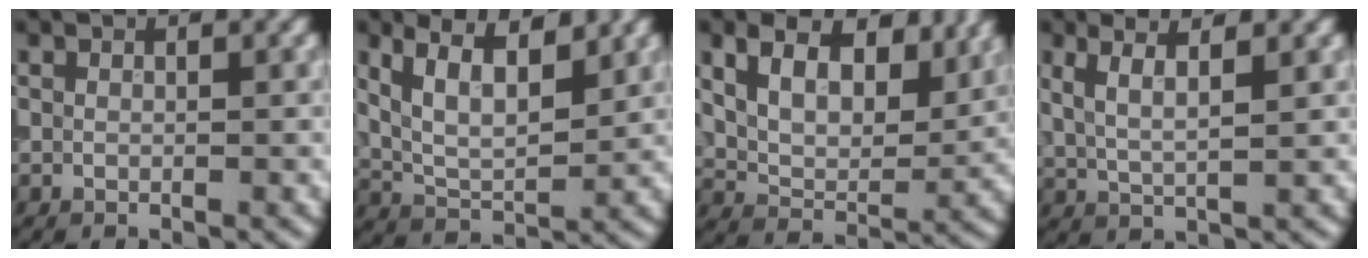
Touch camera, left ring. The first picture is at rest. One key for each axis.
{"total": 6.4, "fx": 3.1, "fy": 2.7, "fz": 4.9, "tx": -0.094, "ty": 0.008, "tz": 0.054}
{"total": 7.7, "fx": 4.0, "fy": 4.2, "fz": 5.1, "tx": -0.094, "ty": 0.002, "tz": 0.066}
{"total": 3.3, "fx": 1.7, "fy": 0.9, "fz": 2.7, "tx": -0.055, "ty": 0.000, "tz": 0.034}